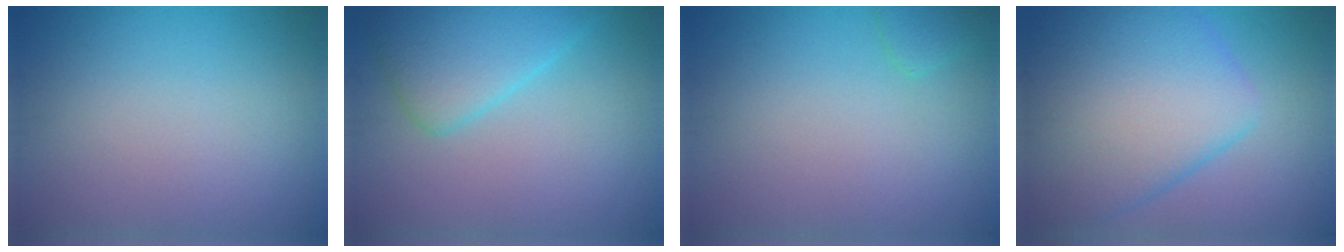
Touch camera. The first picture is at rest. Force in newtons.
{"total": 4.6, "press": 4.6, "slide": 0.3}
{"total": 1.0, "press": 1.0, "slide": 0.1}
{"total": 9.9, "press": 9.9, "slide": 0.3}